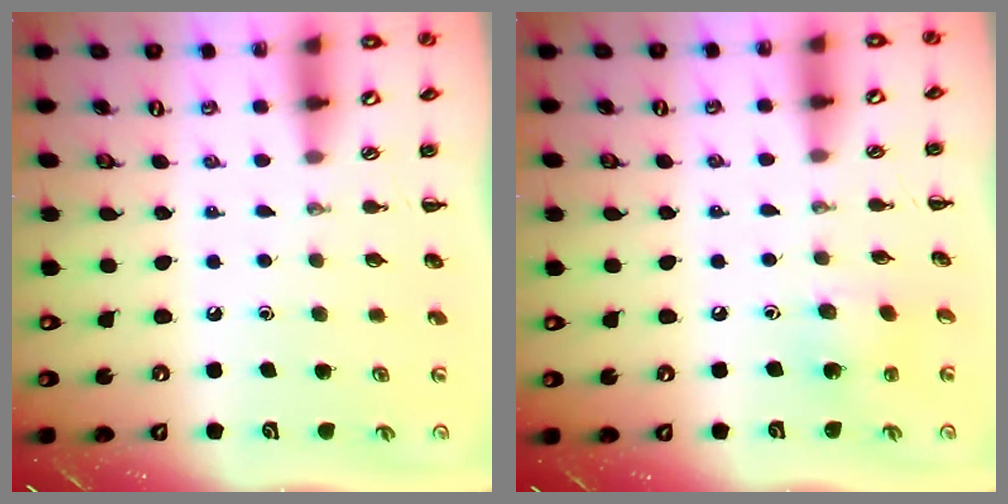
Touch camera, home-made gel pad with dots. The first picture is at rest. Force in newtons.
{"total": 2.5, "press": 2.5, "slide": 0.6}